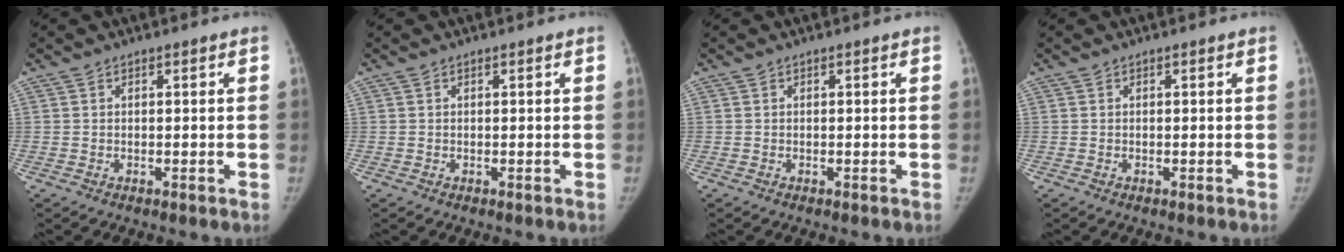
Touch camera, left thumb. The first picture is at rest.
{"total": 0.0}
{"total": 0.0}
{"total": 0.0}